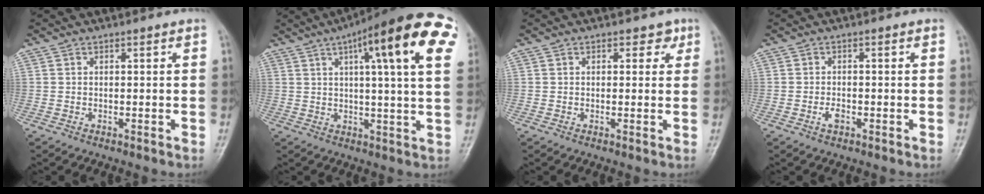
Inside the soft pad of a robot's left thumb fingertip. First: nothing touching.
{"total": 21.4, "force": [8.5, 4.2, 19.2], "torque": [-0.260, 0.007, 0.107]}
{"total": 2.3, "force": [1.2, 1.6, 1.2], "torque": [0.006, -0.002, 0.010]}
{"total": 1.9, "force": [-0.8, 1.0, 1.3], "torque": [-0.023, 0.005, -0.016]}